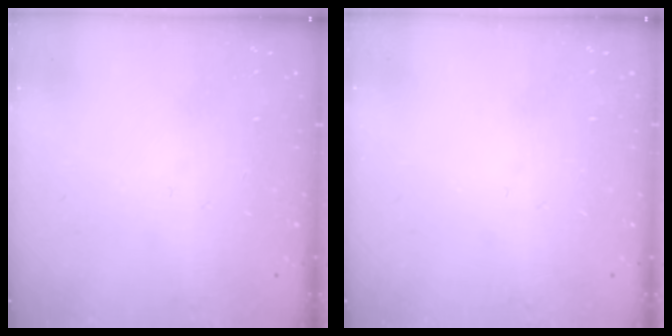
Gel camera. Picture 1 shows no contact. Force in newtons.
{"total": 0.0}